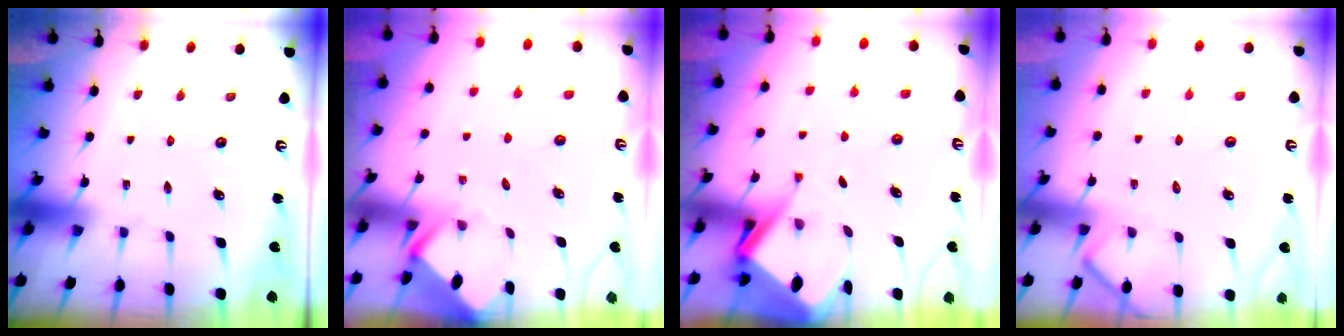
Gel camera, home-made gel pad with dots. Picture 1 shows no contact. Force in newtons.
{"total": 3.6, "press": 3.6, "slide": 0.3}
{"total": 6.8, "press": 6.8, "slide": 0.7}
{"total": 3.5, "press": 3.5, "slide": 0.4}